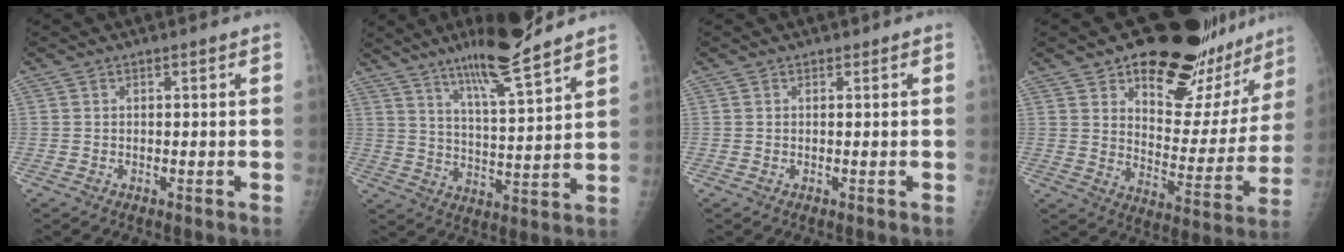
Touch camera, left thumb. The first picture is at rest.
{"total": 12.8, "force": [9.8, 1.1, 8.3], "torque": [-0.135, -0.061, 0.169]}
{"total": 0.0}
{"total": 23.2, "force": [17.1, 10.1, 12.0], "torque": [-0.112, -0.105, 0.233]}